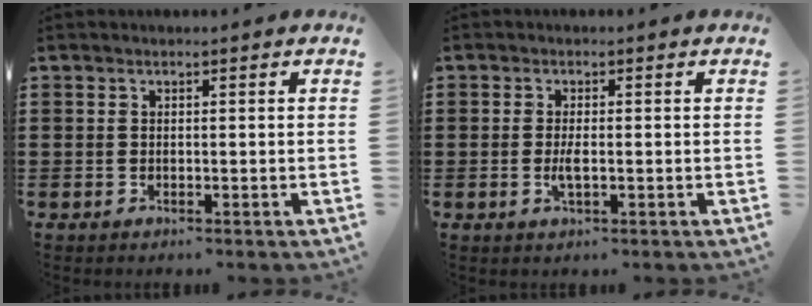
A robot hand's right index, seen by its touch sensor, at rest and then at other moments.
{"total": 2.4, "force": [-0.4, 0.7, 2.2], "torque": [-0.048, -0.004, -0.009]}